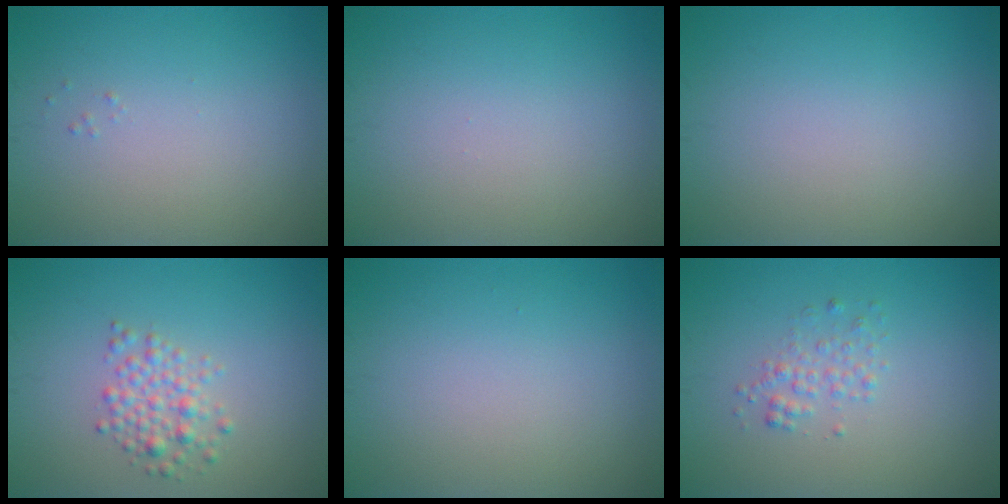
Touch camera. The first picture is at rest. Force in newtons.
{"total": 0.0}
{"total": 0.0}
{"total": 2.5, "press": 2.5, "slide": 0.1}
{"total": 0.0}
{"total": 1.5, "press": 1.5, "slide": 0.0}